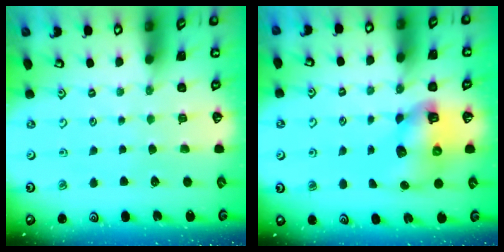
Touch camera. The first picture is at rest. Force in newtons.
{"total": 10.0, "press": 9.9, "slide": 1.3}